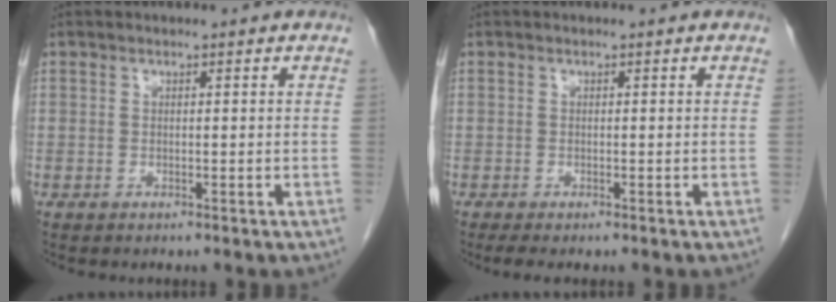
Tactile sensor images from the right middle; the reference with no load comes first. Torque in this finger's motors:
{"motor_torque": [0.34, -0.13, 0.06, 0.03]}